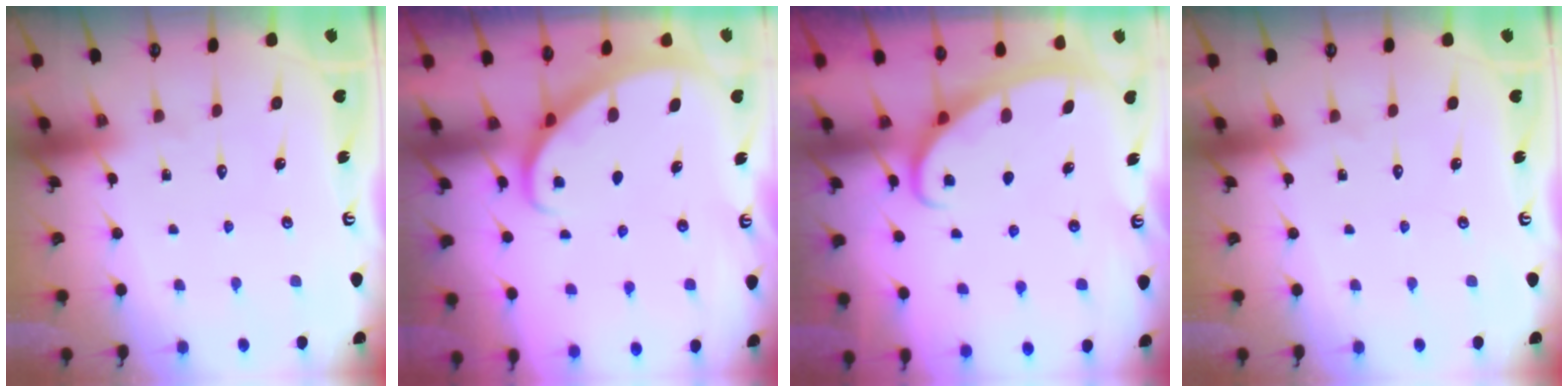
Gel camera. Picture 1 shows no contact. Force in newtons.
{"total": 2.3, "press": 2.3, "slide": 0.2}
{"total": 3.0, "press": 3.0, "slide": 0.4}
{"total": 0.0}